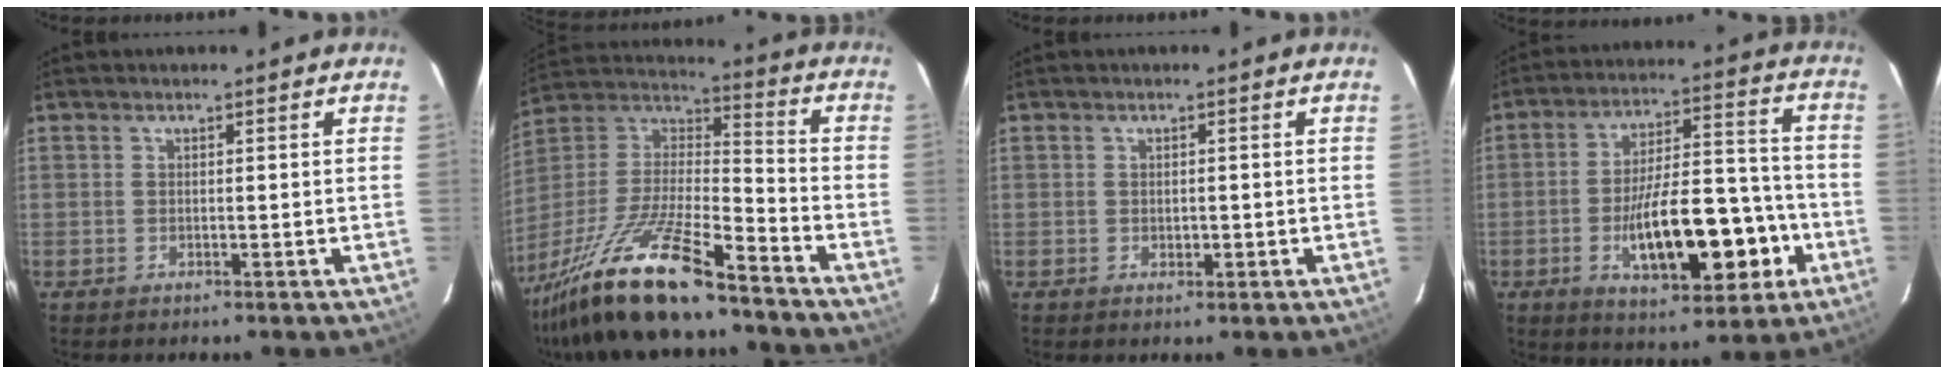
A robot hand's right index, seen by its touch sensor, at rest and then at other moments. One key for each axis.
{"total": 20.8, "fx": -15.6, "fy": 3.0, "fz": 13.4, "tx": -0.293, "ty": -0.032, "tz": -0.293}
{"total": 1.2, "fx": -0.2, "fy": 0.7, "fz": 0.9, "tx": -0.013, "ty": -0.001, "tz": 0.000}
{"total": 16.7, "fx": -5.4, "fy": 5.6, "fz": 14.8, "tx": -0.236, "ty": 0.018, "tz": -0.075}